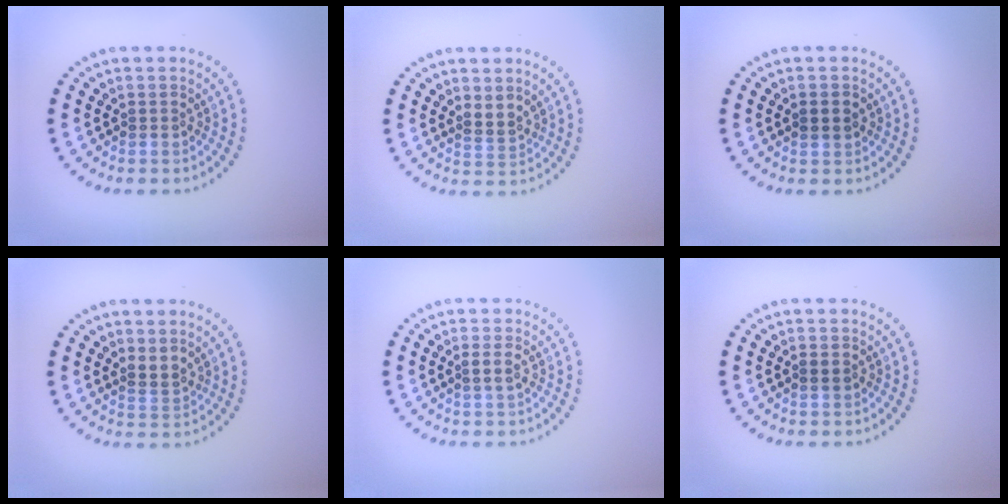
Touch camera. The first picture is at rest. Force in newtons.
{"total": 1.6, "press": 1.3, "slide": 1.0}
{"total": 1.5, "press": 1.5, "slide": 0.2}
{"total": 1.6, "press": 1.3, "slide": 1.0}
{"total": 1.2, "press": 1.0, "slide": 0.6}
{"total": 0.7, "press": 0.7, "slide": 0.0}